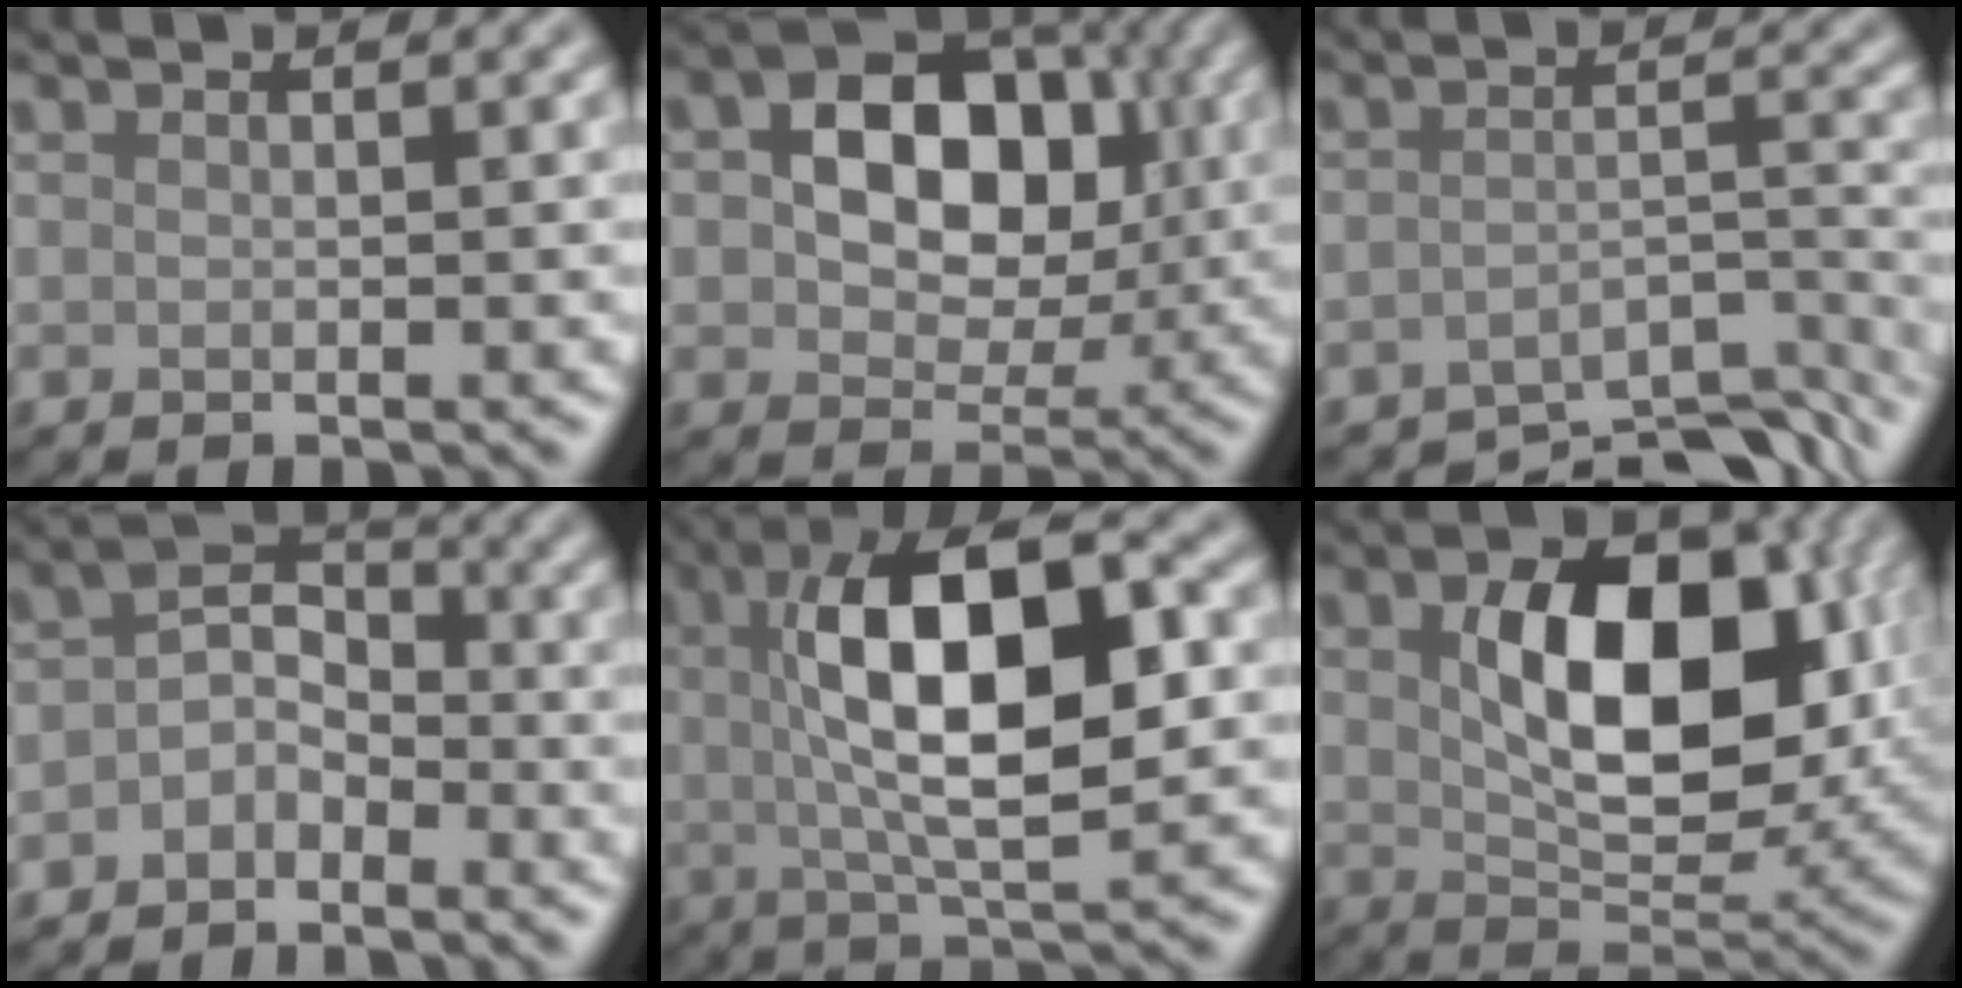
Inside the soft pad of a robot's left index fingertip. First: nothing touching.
{"total": 10.3, "force": [1.6, 7.2, 7.1], "torque": [-0.099, 0.018, 0.015]}
{"total": 7.1, "force": [-6.4, 1.5, 2.8], "torque": [-0.041, -0.013, -0.094]}
{"total": 3.1, "force": [-1.8, 2.1, 1.3], "torque": [-0.020, 0.009, -0.046]}
{"total": 11.3, "force": [1.6, 4.1, 10.4], "torque": [-0.167, 0.014, 0.023]}
{"total": 10.4, "force": [1.5, 6.1, 8.3], "torque": [-0.135, -0.001, 0.032]}